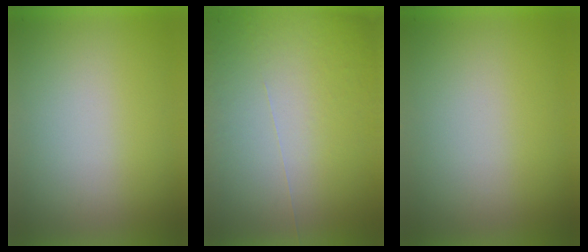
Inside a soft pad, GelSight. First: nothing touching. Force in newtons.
{"total": 5.6}
{"total": 0.0}